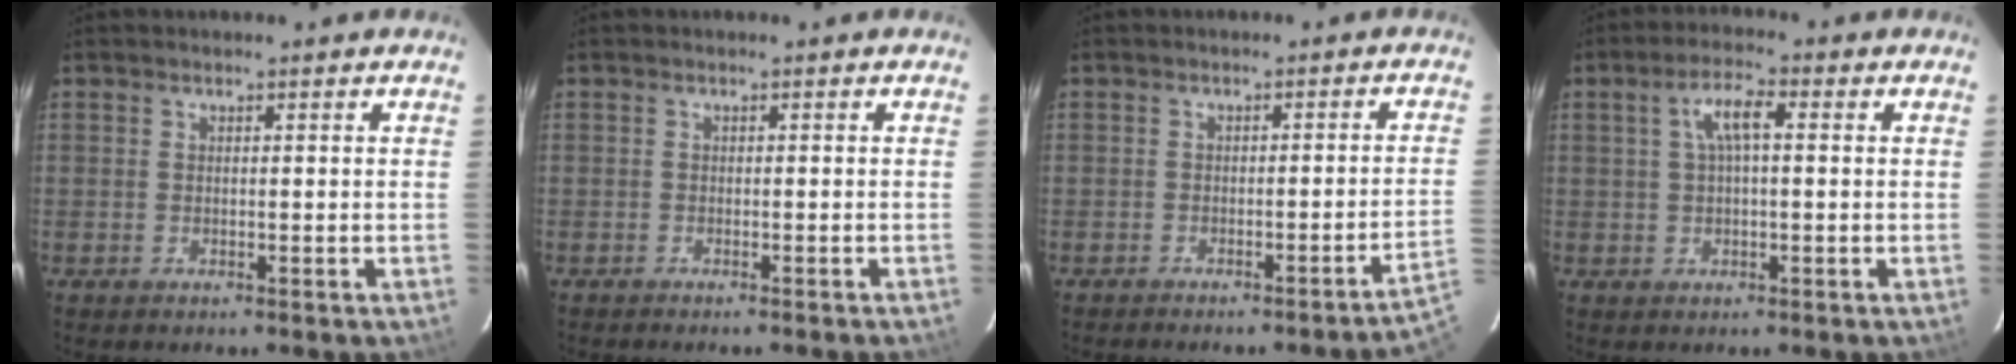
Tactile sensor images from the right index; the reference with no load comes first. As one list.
[{"total": 1.3, "force": [-1.2, -0.1, 0.4], "torque": [-0.015, -0.003, -0.018]}, {"total": 4.0, "force": [-2.6, -1.4, 2.7], "torque": [-0.050, -0.005, -0.031]}, {"total": 5.0, "force": [0.9, 1.5, 4.6], "torque": [-0.089, 0.015, 0.019]}]